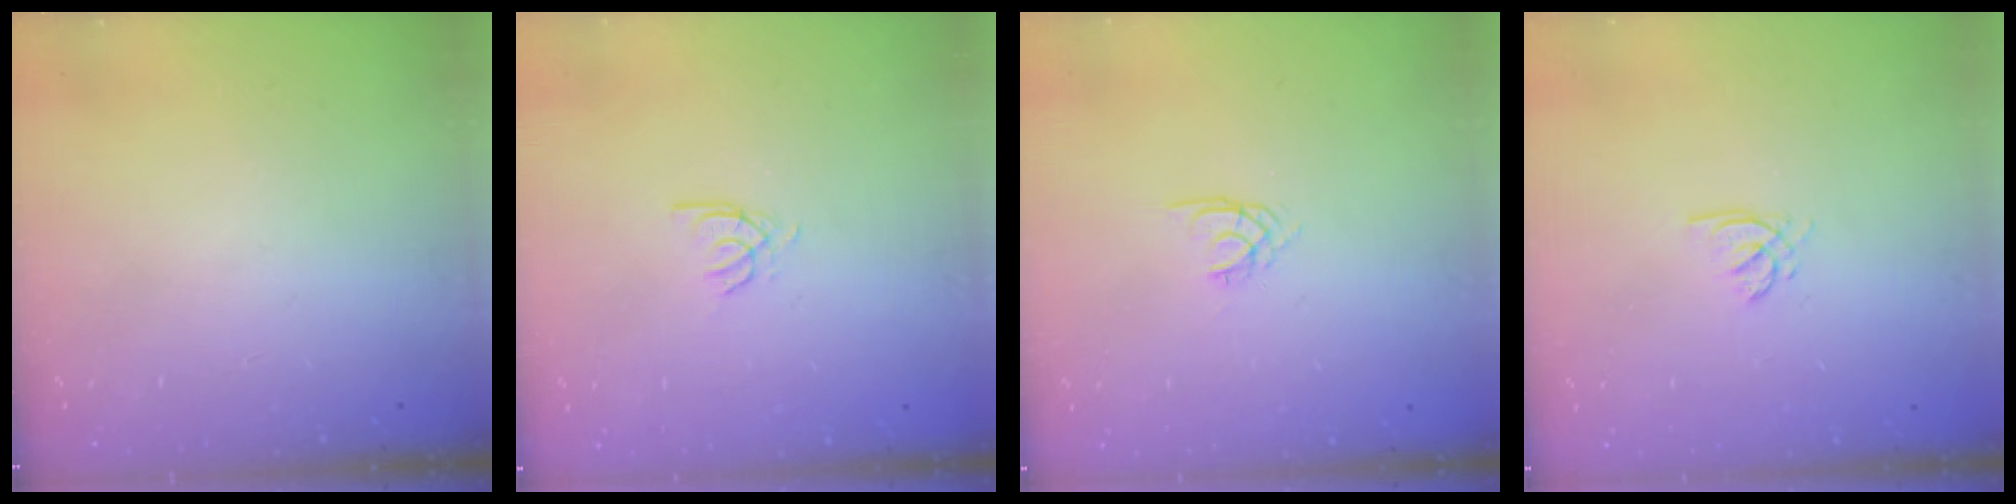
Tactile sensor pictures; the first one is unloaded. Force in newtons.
{"total": 2.7, "press": 2.7, "slide": 0.2}
{"total": 1.7, "press": 1.7, "slide": 0.1}
{"total": 1.5, "press": 1.5, "slide": 0.2}